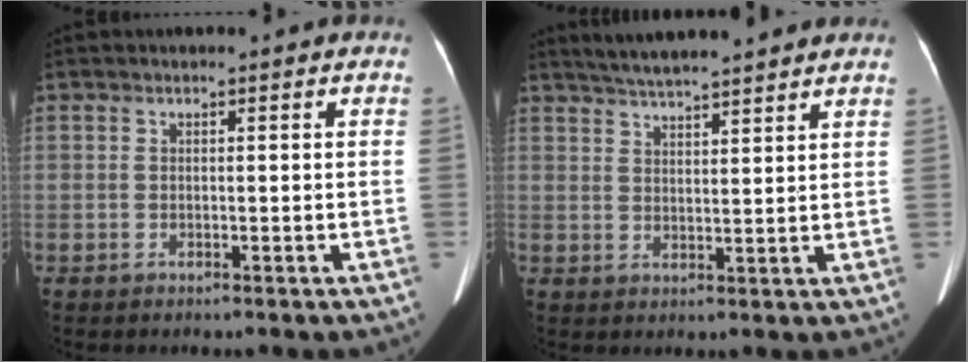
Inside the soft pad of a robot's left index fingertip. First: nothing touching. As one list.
[{"total": 10.2, "force": [9.2, 0.5, 4.5], "torque": [-0.075, 0.026, 0.132]}]